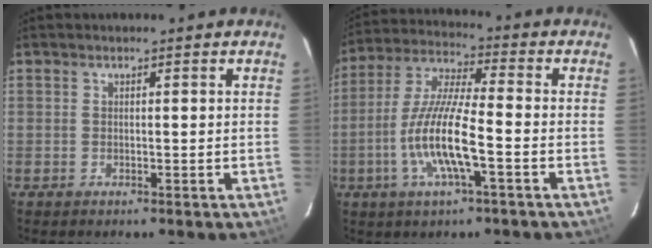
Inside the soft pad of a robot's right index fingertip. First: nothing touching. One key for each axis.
{"total": 12.6, "fx": -4.1, "fy": 1.9, "fz": 11.8, "tx": -0.244, "ty": -0.005, "tz": -0.082}